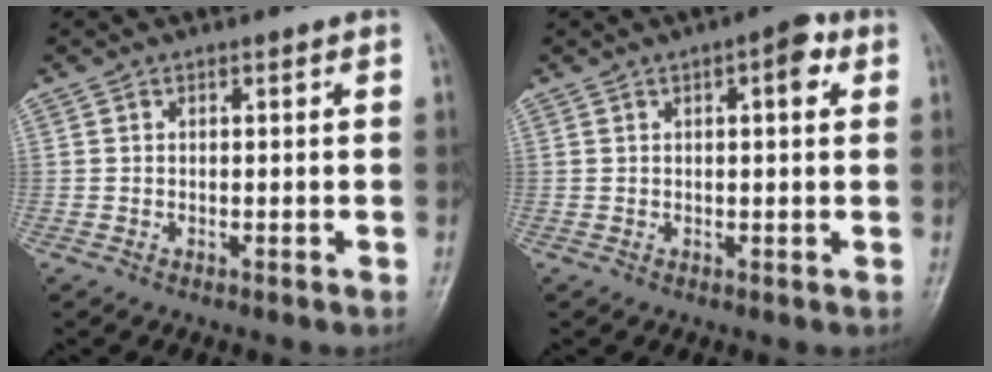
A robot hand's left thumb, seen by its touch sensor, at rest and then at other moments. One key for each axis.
{"total": 4.3, "fx": 1.6, "fy": 1.6, "fz": 3.6, "tx": -0.041, "ty": 0.003, "tz": 0.015}